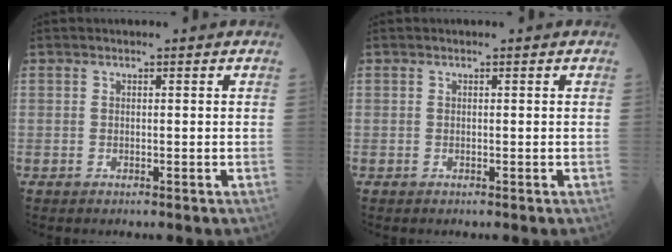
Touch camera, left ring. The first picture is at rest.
{"total": 0.0}